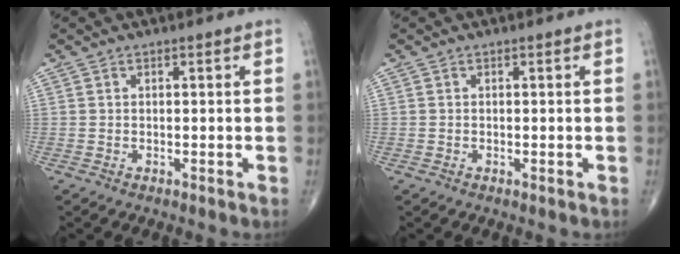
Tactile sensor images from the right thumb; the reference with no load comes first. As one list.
[{"total": 0.0}]